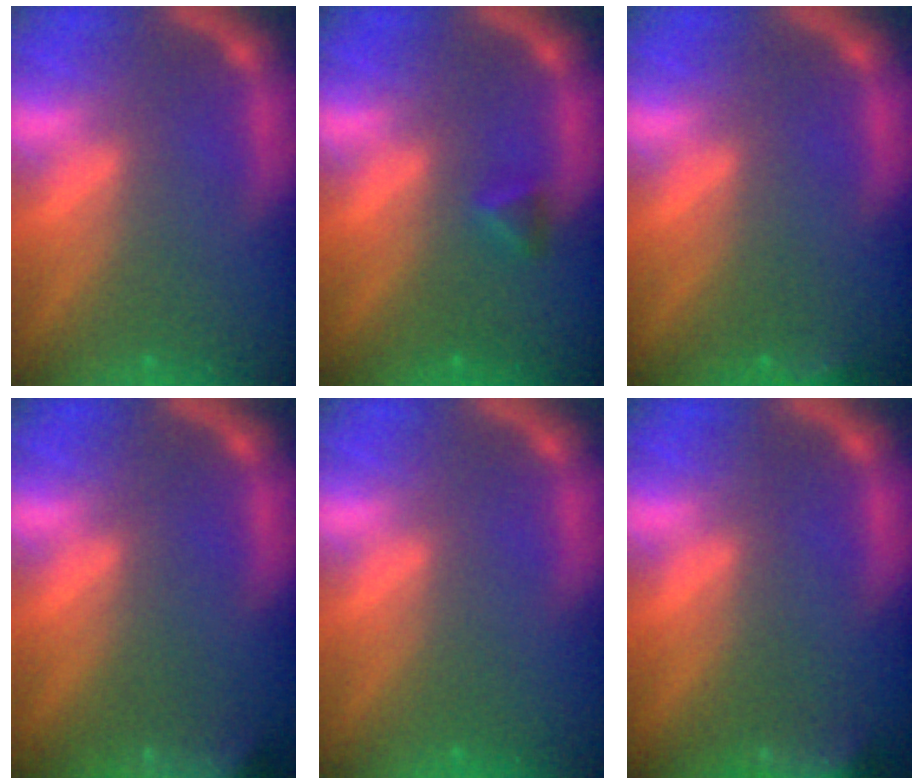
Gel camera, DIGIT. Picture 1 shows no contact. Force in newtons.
{"total": 1.4}
{"total": 1.4}
{"total": 8.5}
{"total": 0.0}
{"total": 5.5}